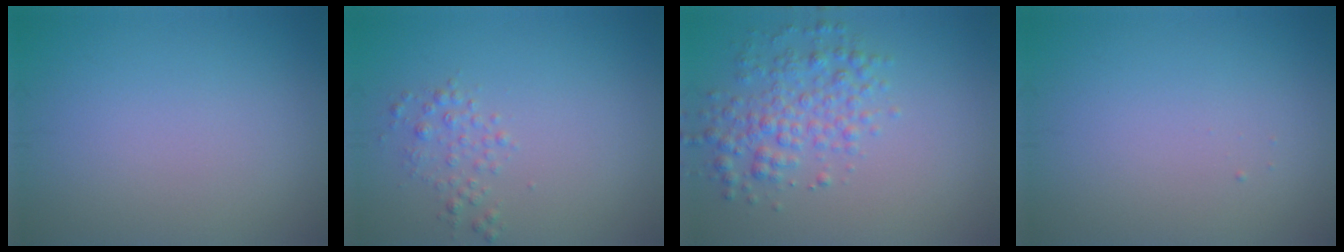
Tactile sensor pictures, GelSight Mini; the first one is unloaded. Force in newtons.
{"total": 1.5, "press": 1.5, "slide": 0.0}
{"total": 3.7, "press": 3.7, "slide": 0.1}
{"total": 0.0}